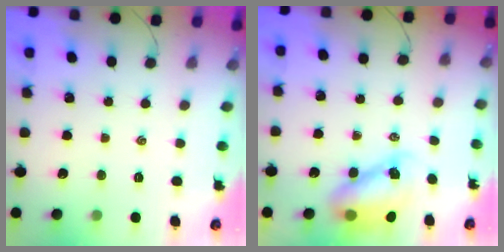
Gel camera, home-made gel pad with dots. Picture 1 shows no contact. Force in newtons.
{"total": 8.9, "press": 8.7, "slide": 1.8}